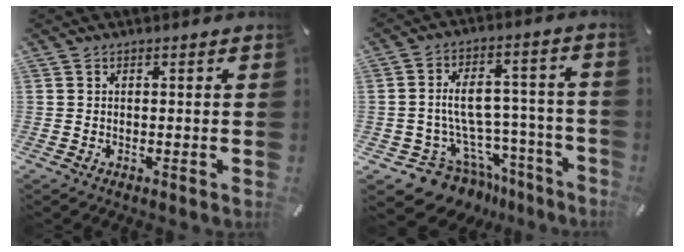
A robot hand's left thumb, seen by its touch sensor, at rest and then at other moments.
{"total": 12.8, "force": [-4.6, 9.7, 7.0], "torque": [-0.123, 0.011, -0.066]}